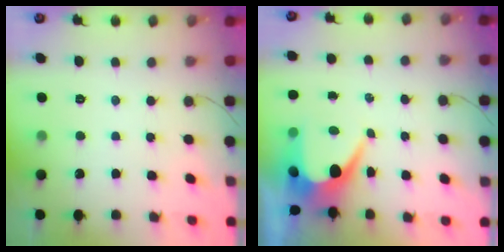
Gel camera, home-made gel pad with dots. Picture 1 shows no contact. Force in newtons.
{"total": 7.6, "press": 7.5, "slide": 0.6}